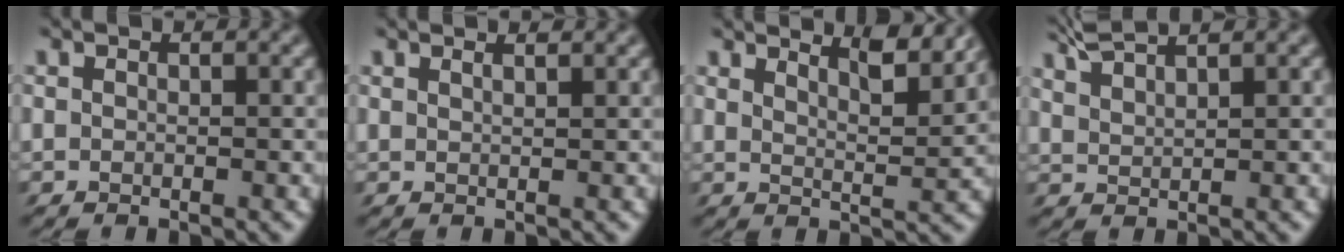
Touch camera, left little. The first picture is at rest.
{"total": 1.1, "force": [1.0, -0.5, 0.1], "torque": [-0.006, 0.003, 0.022]}
{"total": 4.7, "force": [4.0, 0.3, 2.3], "torque": [-0.041, 0.005, 0.048]}
{"total": 3.5, "force": [3.1, -0.4, 1.6], "torque": [-0.045, 0.015, 0.059]}